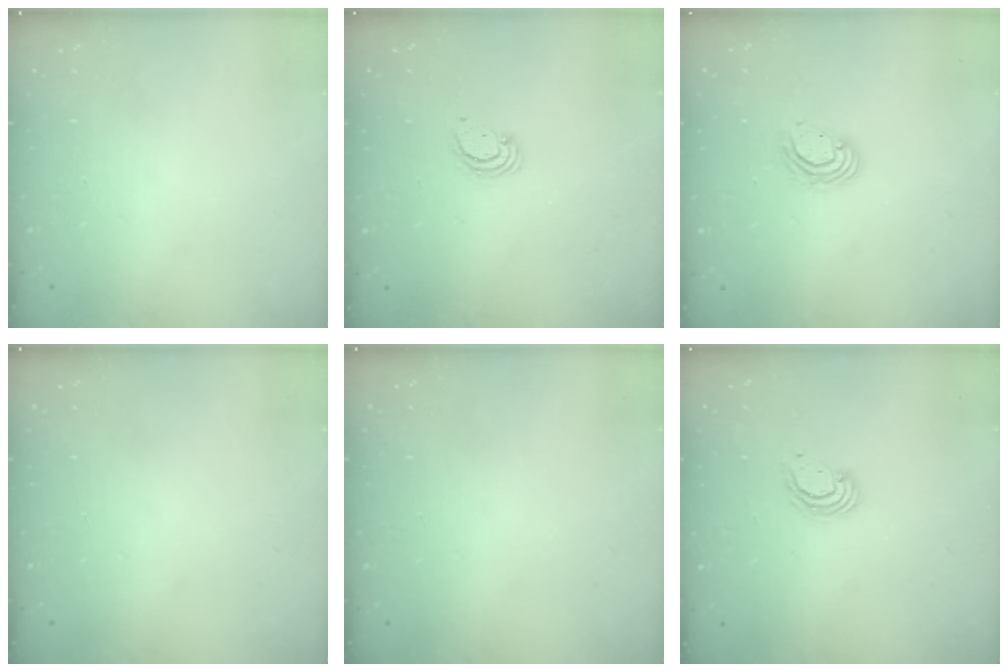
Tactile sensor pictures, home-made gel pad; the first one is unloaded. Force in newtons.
{"total": 2.6, "press": 2.6, "slide": 0.3}
{"total": 5.1, "press": 5.1, "slide": 0.3}
{"total": 0.0}
{"total": 0.0}
{"total": 3.8, "press": 3.8, "slide": 0.2}